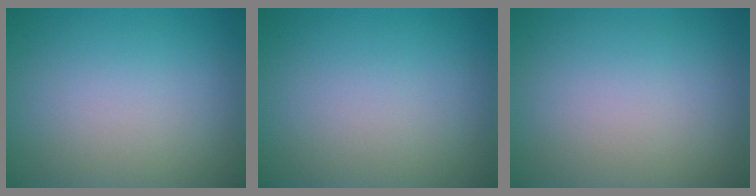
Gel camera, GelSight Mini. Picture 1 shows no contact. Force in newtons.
{"total": 0.0}
{"total": 0.0}